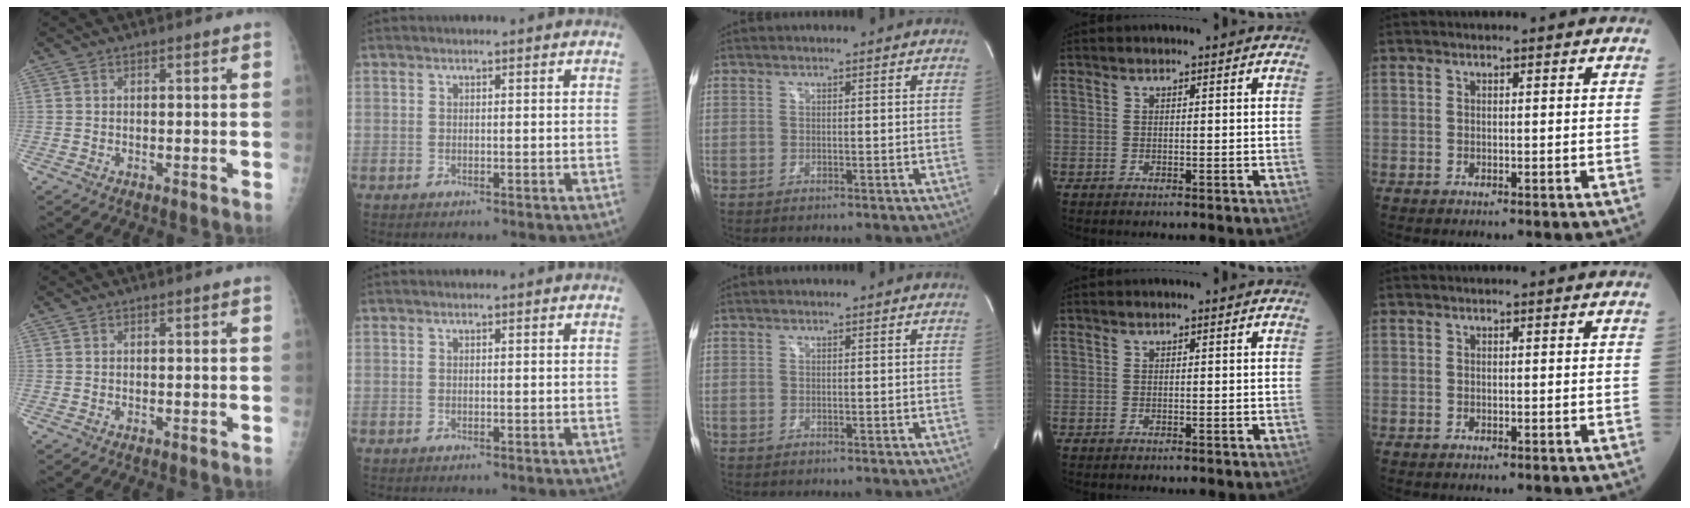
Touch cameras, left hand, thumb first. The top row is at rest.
{}